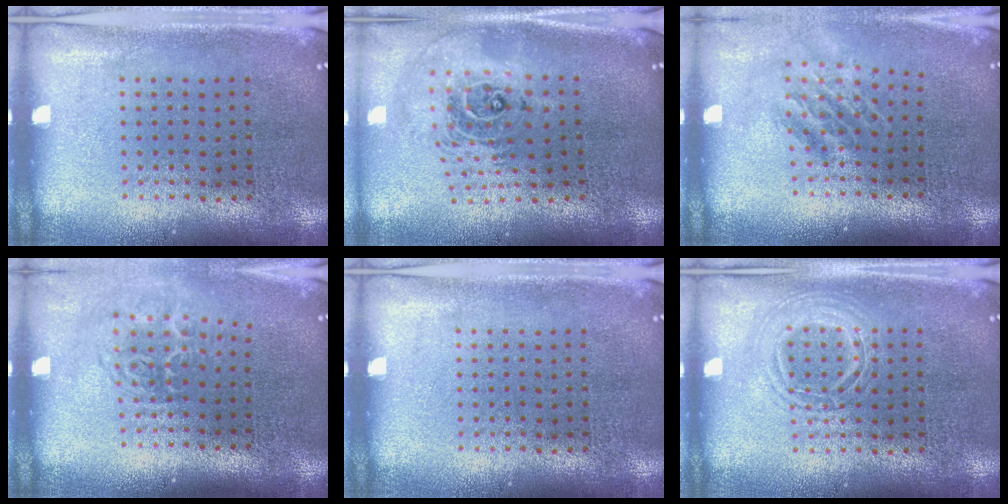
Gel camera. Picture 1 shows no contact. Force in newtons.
{"total": 2.4, "press": 1.8, "slide": 1.6}
{"total": 1.5, "press": 1.1, "slide": 1.1}
{"total": 1.7, "press": 1.1, "slide": 1.2}
{"total": 0.0}
{"total": 2.2, "press": 2.2, "slide": 0.3}